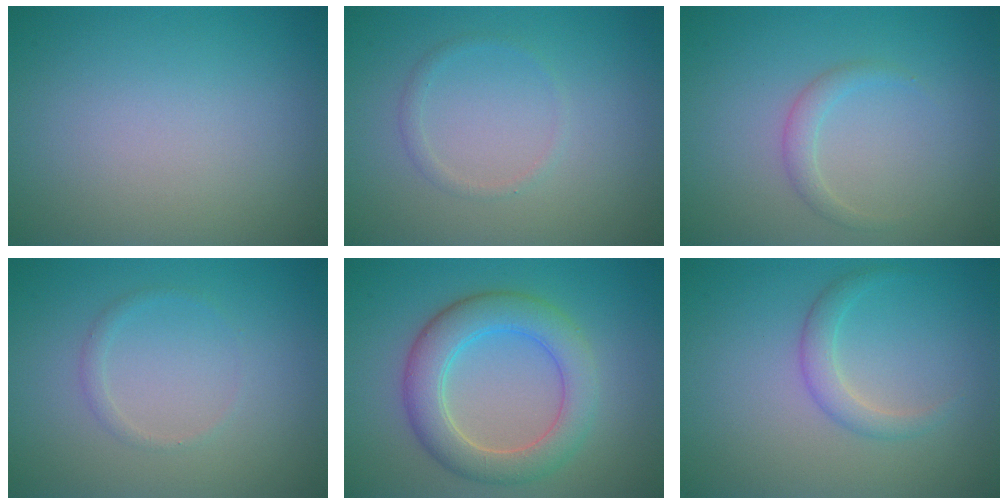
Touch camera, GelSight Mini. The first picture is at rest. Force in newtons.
{"total": 0.9, "press": 0.9, "slide": 0.1}
{"total": 1.4, "press": 1.4, "slide": 0.1}
{"total": 0.9, "press": 0.9, "slide": 0.0}
{"total": 5.6, "press": 5.6, "slide": 0.3}
{"total": 1.9, "press": 1.9, "slide": 0.0}